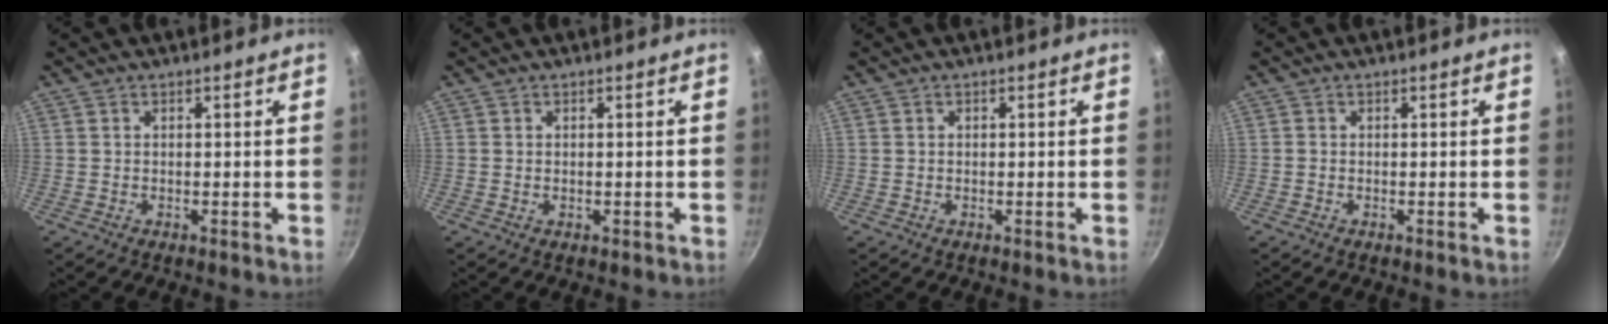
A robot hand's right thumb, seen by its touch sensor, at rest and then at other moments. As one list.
[{"total": 0.6, "force": [0.0, 0.4, 0.5], "torque": [-0.005, 0.001, 0.000]}, {"total": 0.0}, {"total": 0.0}]